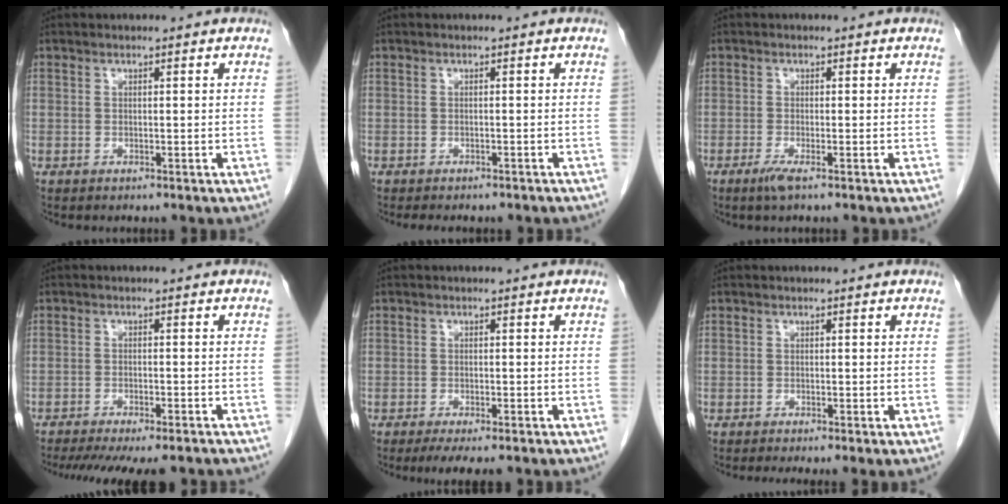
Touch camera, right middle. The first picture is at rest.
{"total": 6.2, "force": [-5.3, 1.9, 2.7], "torque": [-0.031, -0.004, -0.058]}
{"total": 2.0, "force": [-1.3, 0.0, 1.6], "torque": [-0.033, -0.005, -0.026]}
{"total": 13.6, "force": [-11.4, 2.9, 6.7], "torque": [-0.123, -0.021, -0.154]}
{"total": 4.5, "force": [-3.4, 1.1, 2.7], "torque": [-0.038, -0.009, -0.051]}
{"total": 2.0, "force": [-1.4, -0.1, 1.4], "torque": [-0.017, -0.005, -0.019]}